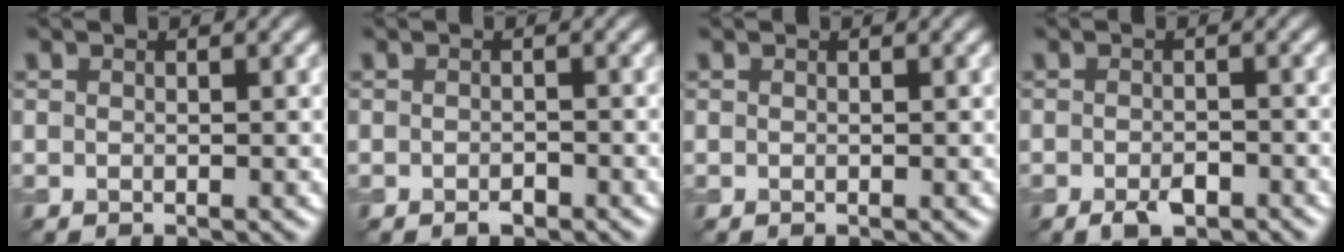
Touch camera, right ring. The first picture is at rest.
{"total": 1.0, "force": [-0.6, 0.5, 0.5], "torque": [-0.008, -0.002, -0.010]}
{"total": 0.0}
{"total": 2.2, "force": [-1.3, 1.0, 1.4], "torque": [-0.023, -0.001, -0.024]}